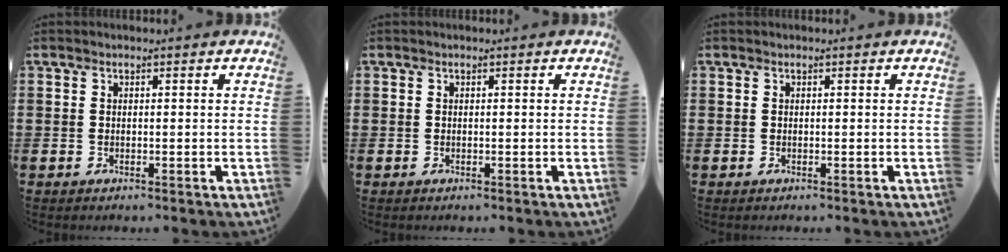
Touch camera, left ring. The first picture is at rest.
{"total": 0.0}
{"total": 0.0}